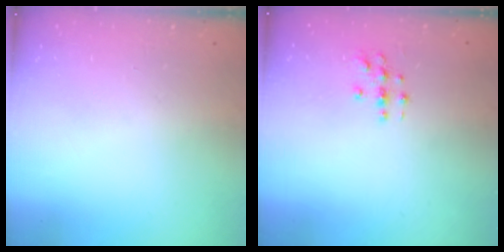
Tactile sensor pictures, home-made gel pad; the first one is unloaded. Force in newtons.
{"total": 3.0, "press": 3.0, "slide": 0.3}